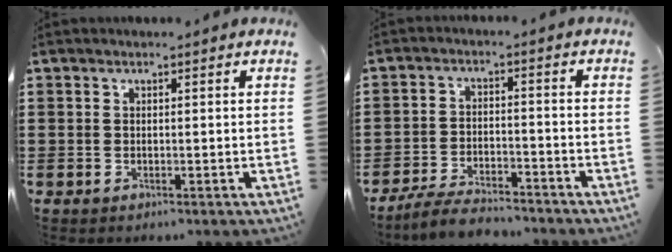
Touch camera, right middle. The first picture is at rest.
{"total": 5.0, "force": [-4.7, 0.7, 1.6], "torque": [-0.034, 0.001, -0.092]}